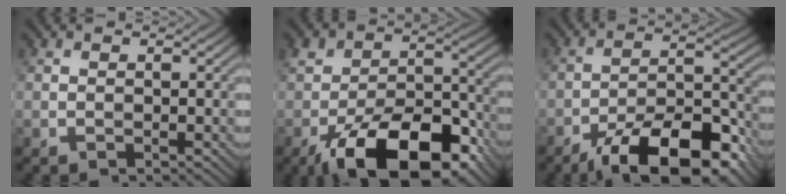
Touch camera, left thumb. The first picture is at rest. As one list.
[{"total": 15.3, "force": [-8.2, 7.6, 10.5], "torque": [-0.167, -0.009, -0.142]}, {"total": 15.2, "force": [-10.4, 5.3, 9.7], "torque": [-0.153, -0.002, -0.173]}]